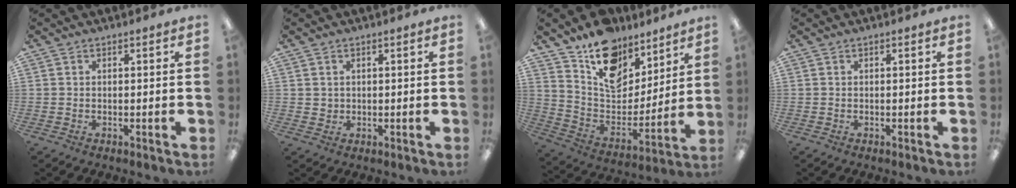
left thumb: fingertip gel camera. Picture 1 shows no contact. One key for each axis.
{"total": 1.7, "fx": 0.8, "fy": 1.5, "fz": 0.1, "tx": -0.004, "ty": 0.003, "tz": 0.015}
{"total": 16.3, "fx": 11.2, "fy": 9.8, "fz": 6.5, "tx": -0.109, "ty": -0.078, "tz": 0.205}
{"total": 0.0}